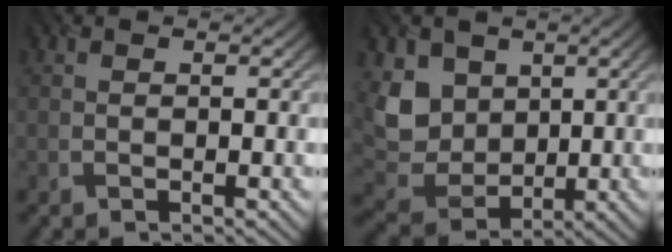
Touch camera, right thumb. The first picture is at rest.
{"total": 8.2, "force": [2.6, 6.6, 4.2], "torque": [-0.118, -0.015, 0.049]}